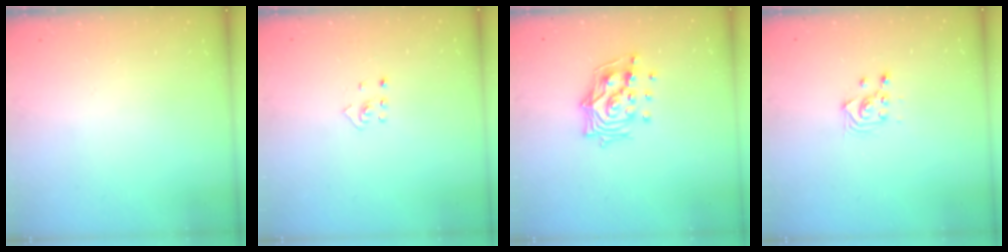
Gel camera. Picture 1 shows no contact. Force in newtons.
{"total": 2.5, "press": 2.4, "slide": 0.8}
{"total": 12.9, "press": 12.7, "slide": 2.2}
{"total": 3.4, "press": 3.1, "slide": 1.2}